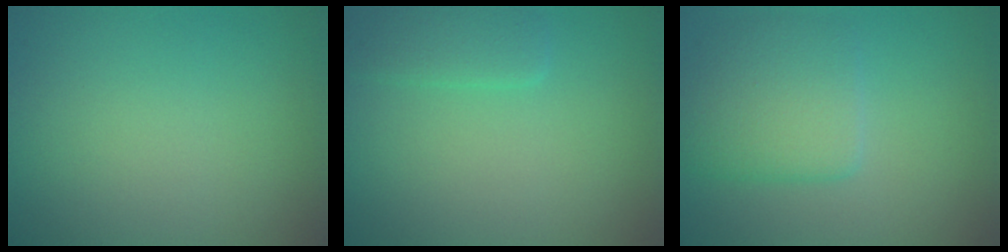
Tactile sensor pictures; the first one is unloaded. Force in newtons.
{"total": 1.8, "press": 1.8, "slide": 0.0}
{"total": 3.8, "press": 3.8, "slide": 0.1}